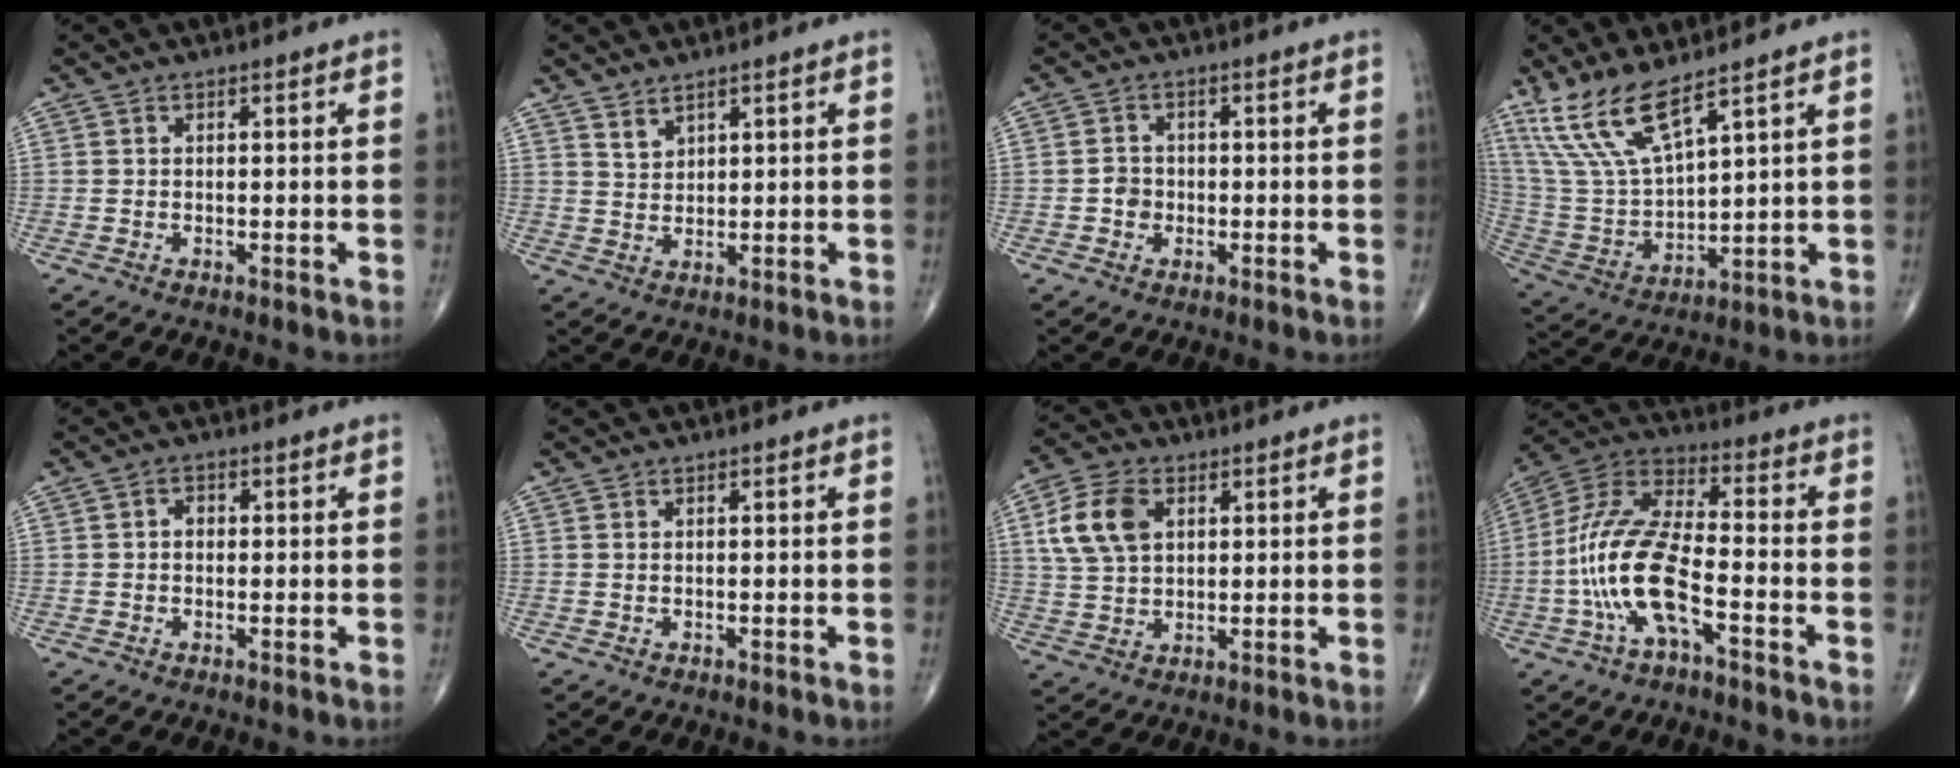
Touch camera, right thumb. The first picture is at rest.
{"total": 2.6, "force": [2.2, 1.0, 1.0], "torque": [-0.009, -0.020, 0.046]}
{"total": 3.0, "force": [-0.6, 2.7, 1.1], "torque": [-0.003, 0.007, -0.013]}
{"total": 13.0, "force": [9.3, 3.3, 8.4], "torque": [-0.173, -0.046, 0.205]}
{"total": 2.0, "force": [0.1, 1.6, 1.3], "torque": [-0.014, 0.008, -0.001]}
{"total": 0.0}
{"total": 10.1, "force": [3.1, 6.6, 7.0], "torque": [-0.131, 0.002, 0.060]}
{"total": 15.7, "force": [-4.9, 5.9, 13.8], "torque": [-0.296, 0.042, -0.097]}